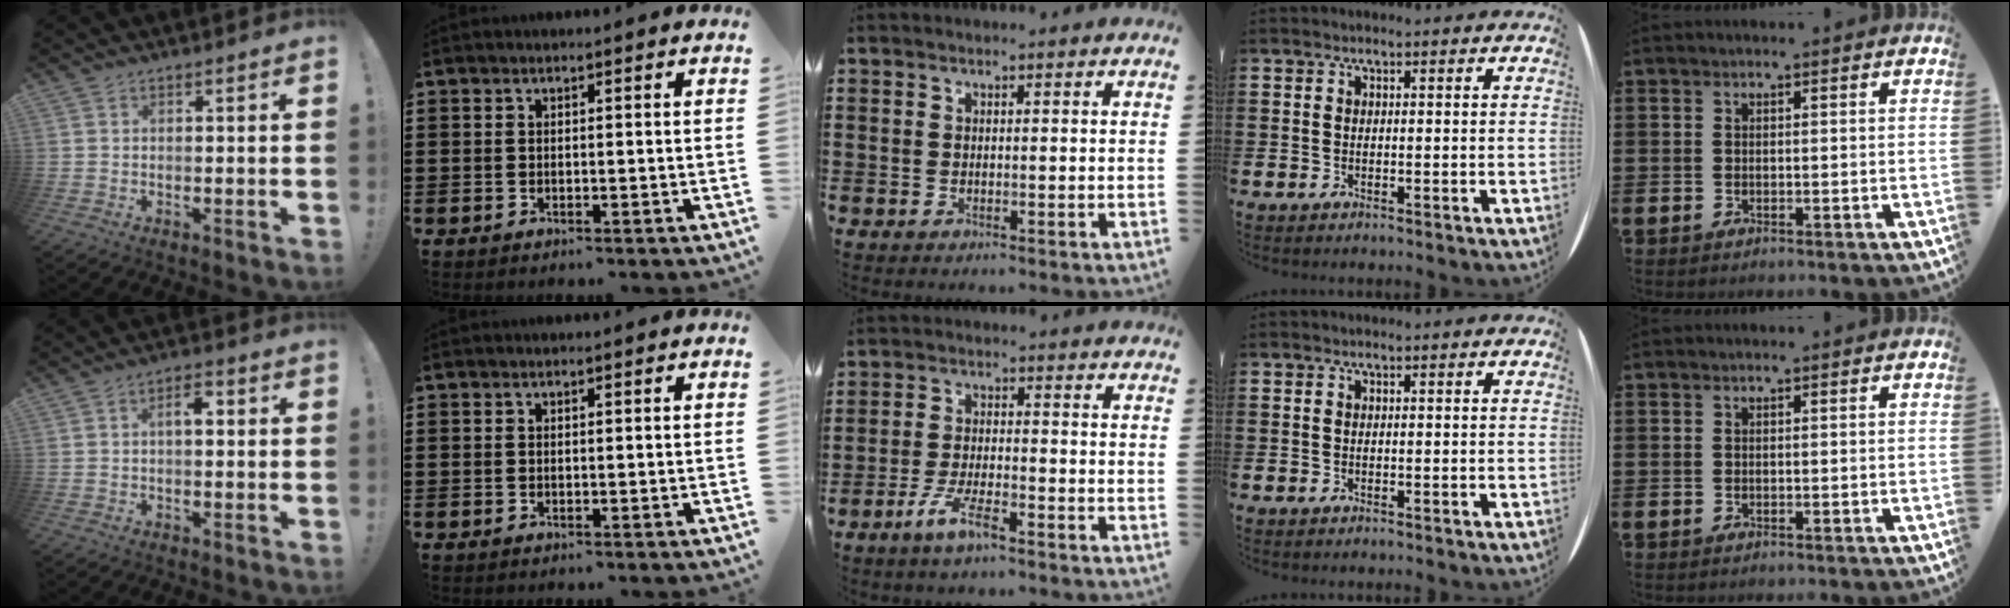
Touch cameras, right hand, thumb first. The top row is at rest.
{"thumb": {"total": 4.4, "force": [0.5, 2.1, 3.9], "torque": [-0.060, 0.009, 0.002]}, "middle": {"total": 5.2, "force": [-3.4, 0.8, 3.9], "torque": [-0.089, -0.010, -0.065]}}